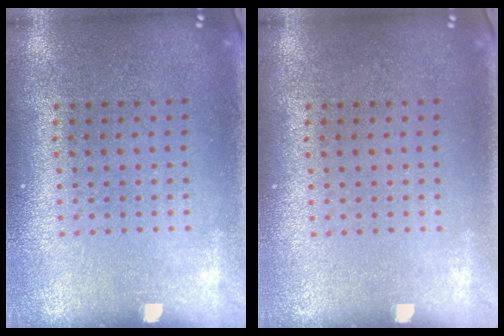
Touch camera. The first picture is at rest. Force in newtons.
{"total": 0.0}